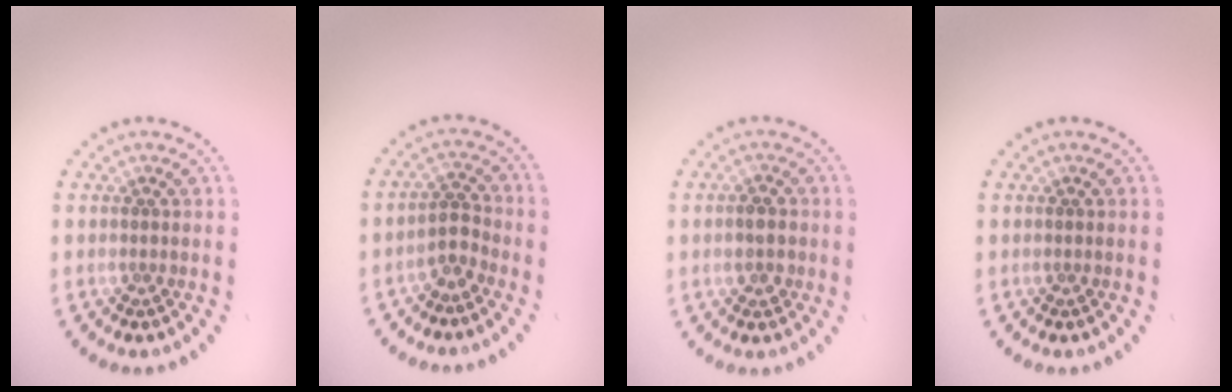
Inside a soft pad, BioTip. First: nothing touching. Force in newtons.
{"total": 1.7, "press": 1.5, "slide": 0.9}
{"total": 1.9, "press": 1.9, "slide": 0.1}
{"total": 0.0}